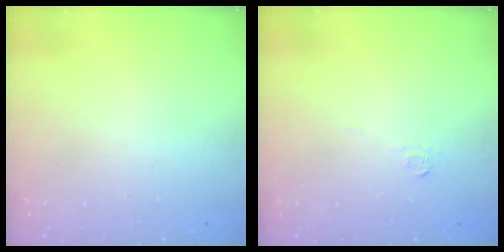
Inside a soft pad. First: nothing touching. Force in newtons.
{"total": 3.4, "press": 3.4, "slide": 0.5}